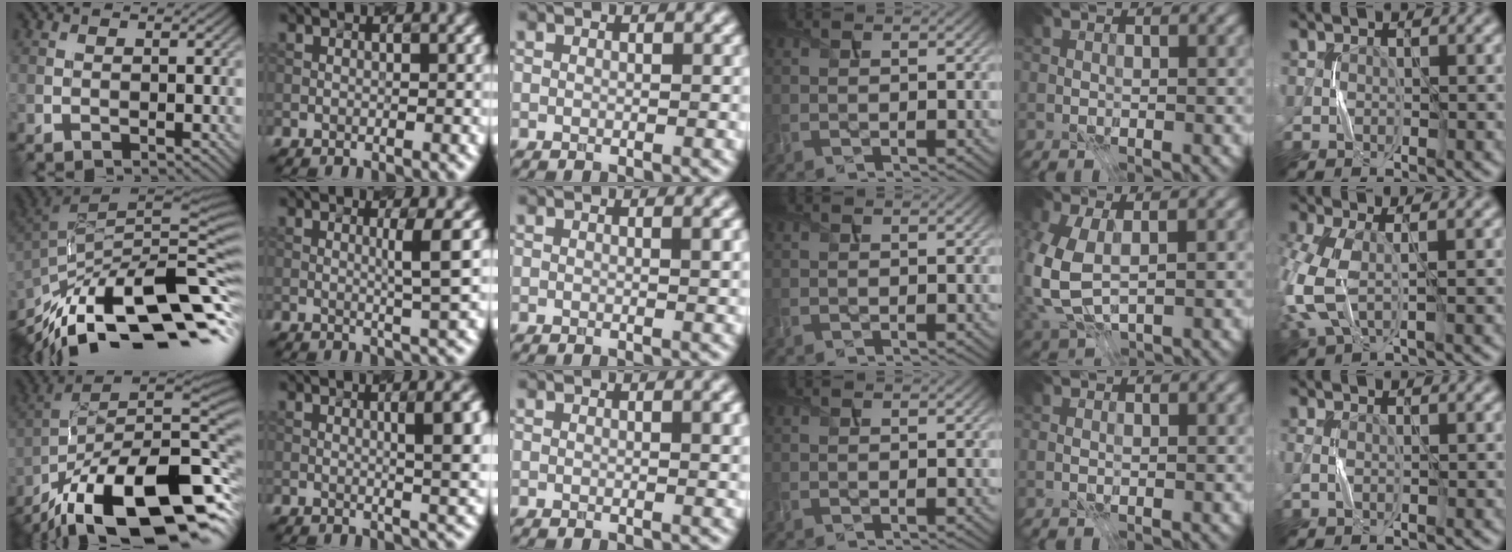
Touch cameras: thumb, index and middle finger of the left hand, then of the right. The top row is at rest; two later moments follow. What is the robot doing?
{"motion": "press", "object": "syringe"}